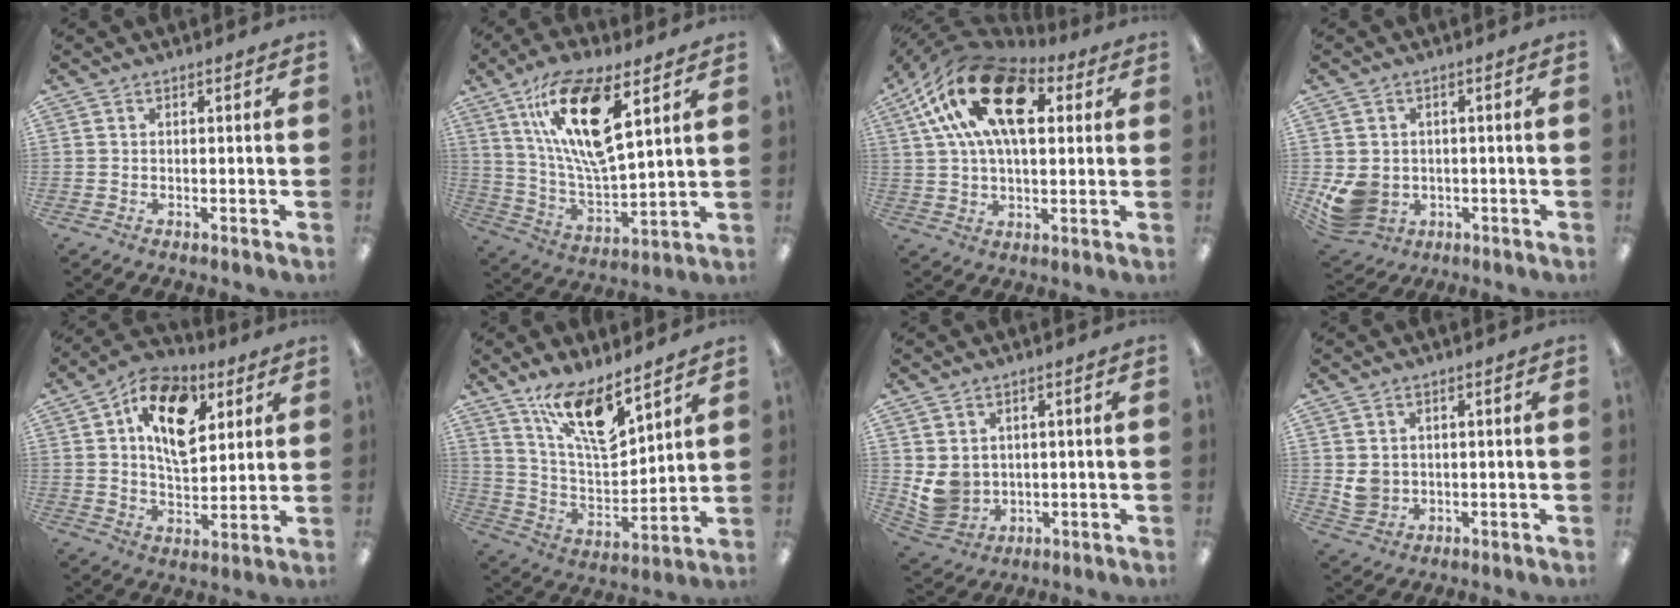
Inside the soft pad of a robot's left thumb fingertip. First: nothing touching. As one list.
[{"total": 18.8, "force": [9.9, 6.3, 14.7], "torque": [-0.290, -0.037, 0.164]}, {"total": 21.9, "force": [8.6, 12.0, 16.2], "torque": [-0.306, -0.020, 0.145]}, {"total": 7.4, "force": [-1.3, 6.3, 3.7], "torque": [-0.092, 0.008, -0.021]}, {"total": 14.6, "force": [6.2, 8.6, 10.1], "torque": [-0.157, -0.004, 0.111]}, {"total": 14.8, "force": [10.5, 4.3, 9.5], "torque": [-0.177, -0.059, 0.183]}, {"total": 6.7, "force": [1.9, 5.9, 2.6], "torque": [-0.072, -0.007, 0.043]}, {"total": 4.1, "force": [1.3, 3.5, 1.5], "torque": [-0.027, 0.003, 0.028]}]